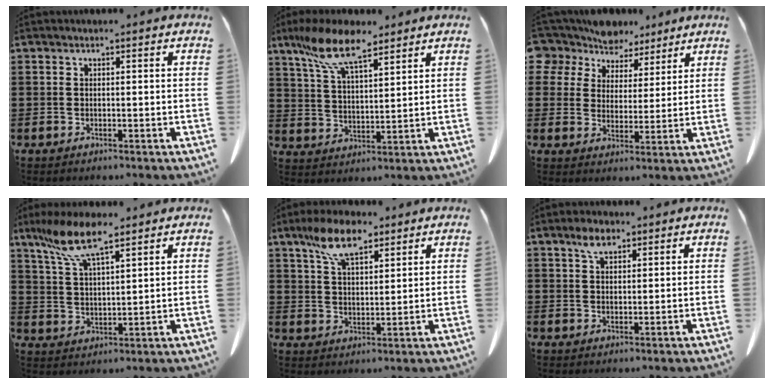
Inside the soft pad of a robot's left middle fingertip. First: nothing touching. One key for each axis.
{"total": 10.0, "fx": 7.5, "fy": 2.8, "fz": 5.9, "tx": -0.137, "ty": -0.015, "tz": 0.139}
{"total": 7.5, "fx": 6.4, "fy": 3.8, "fz": 0.6, "tx": -0.055, "ty": -0.026, "tz": 0.123}
{"total": 8.8, "fx": 6.5, "fy": 2.0, "fz": 5.6, "tx": -0.135, "ty": -0.017, "tz": 0.117}
{"total": 9.0, "fx": 6.2, "fy": 3.4, "fz": 5.5, "tx": -0.125, "ty": -0.002, "tz": 0.116}
{"total": 3.4, "fx": 2.3, "fy": 1.5, "fz": 1.9, "tx": -0.035, "ty": 0.000, "tz": 0.042}